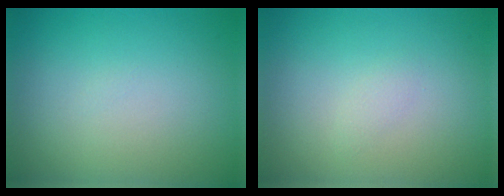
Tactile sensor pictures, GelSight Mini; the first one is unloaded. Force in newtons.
{"total": 0.6, "press": 0.6, "slide": 0.1}